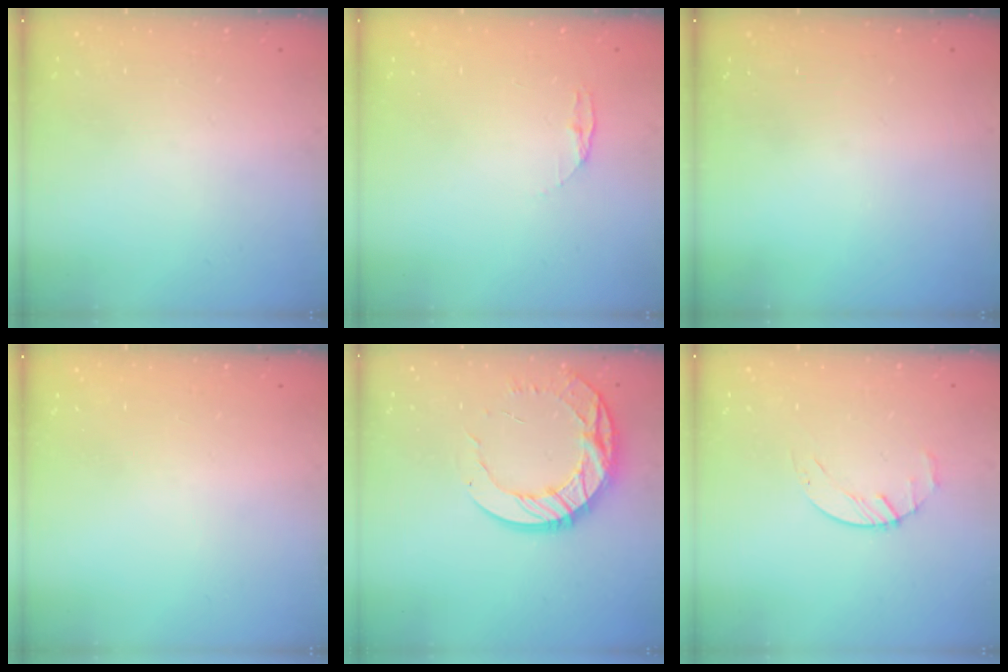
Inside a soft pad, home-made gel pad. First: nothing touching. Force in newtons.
{"total": 3.8, "press": 3.7, "slide": 0.4}
{"total": 0.0}
{"total": 0.0}
{"total": 15.4, "press": 15.3, "slide": 1.3}
{"total": 2.7, "press": 2.6, "slide": 0.3}